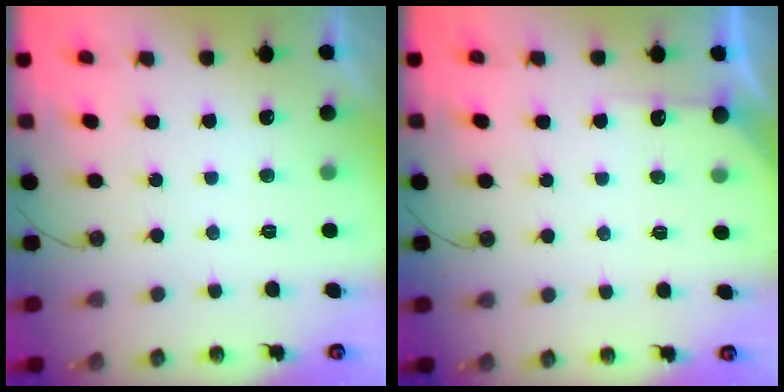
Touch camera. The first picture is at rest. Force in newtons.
{"total": 4.8, "press": 4.7, "slide": 0.6}